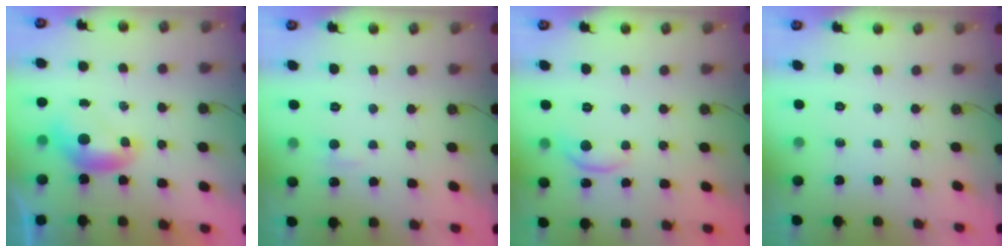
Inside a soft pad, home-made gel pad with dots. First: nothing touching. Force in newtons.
{"total": 1.9, "press": 1.8, "slide": 0.6}
{"total": 4.8, "press": 4.8, "slide": 0.5}
{"total": 0.0}